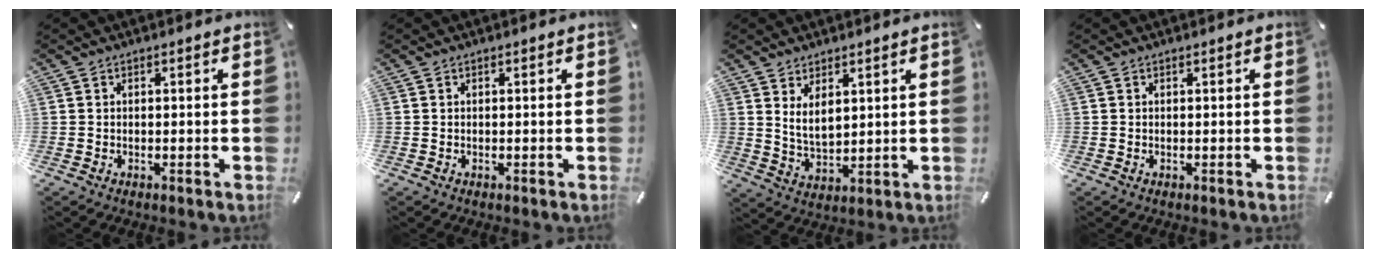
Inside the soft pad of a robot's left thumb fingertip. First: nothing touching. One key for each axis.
{"total": 0.0}
{"total": 5.9, "fx": 3.2, "fy": 3.1, "fz": 3.8, "tx": -0.083, "ty": -0.013, "tz": 0.056}
{"total": 0.0}